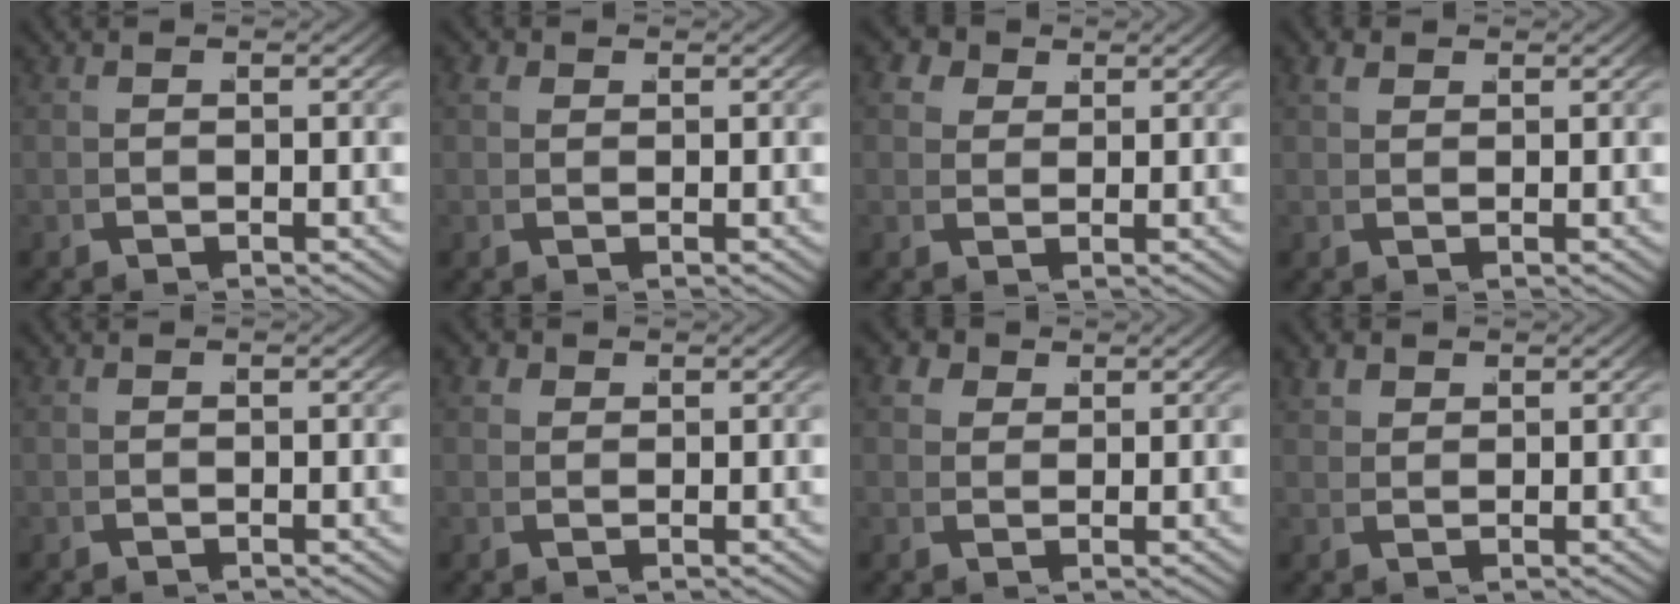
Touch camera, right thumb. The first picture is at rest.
{"total": 1.5, "force": [0.6, 1.3, 0.5], "torque": [-0.013, -0.003, 0.014]}
{"total": 4.1, "force": [1.8, 3.4, 1.5], "torque": [-0.041, -0.004, 0.032]}
{"total": 1.4, "force": [1.1, 0.9, 0.4], "torque": [-0.012, -0.001, 0.025]}
{"total": 0.0}
{"total": 1.9, "force": [1.0, 1.5, 0.5], "torque": [-0.014, -0.002, 0.019]}
{"total": 3.3, "force": [1.7, 2.6, 1.2], "torque": [-0.032, -0.004, 0.032]}
{"total": 2.0, "force": [1.6, 1.0, 0.5], "torque": [-0.014, 0.000, 0.037]}